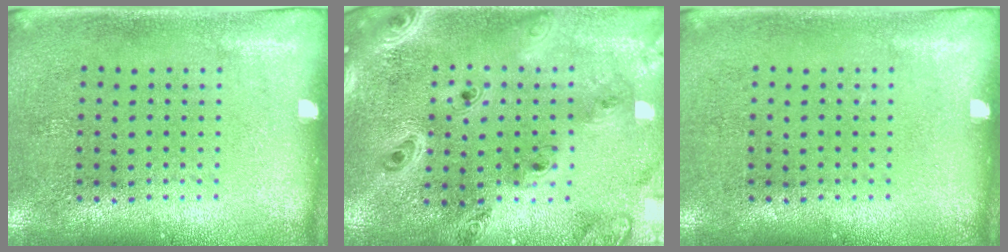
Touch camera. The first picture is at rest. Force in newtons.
{"total": 2.7, "press": 2.4, "slide": 1.3}
{"total": 0.0}